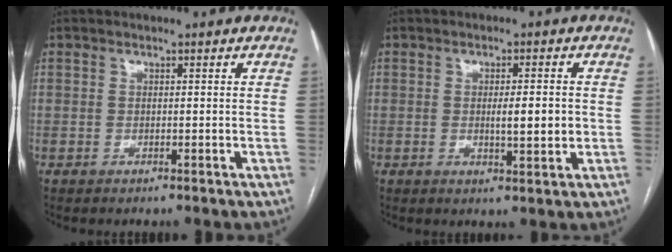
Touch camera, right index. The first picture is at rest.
{"total": 4.4, "force": [-0.3, 0.7, 4.3], "torque": [-0.072, -0.005, -0.002]}